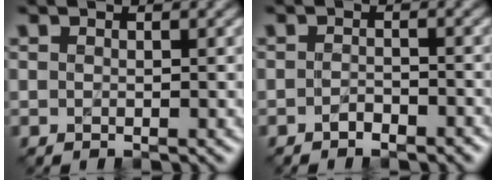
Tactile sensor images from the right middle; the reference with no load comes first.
{"total": 1.4, "force": [-1.1, 0.5, 0.7], "torque": [-0.013, 0.006, -0.023]}